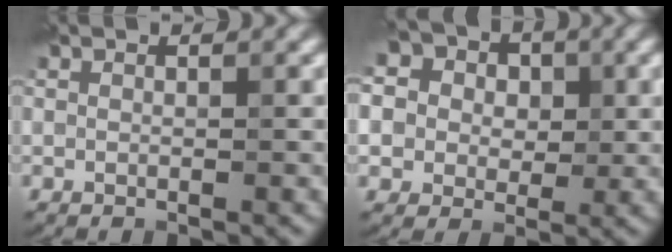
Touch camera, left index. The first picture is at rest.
{"total": 13.5, "force": [5.2, 11.0, 5.9], "torque": [-0.141, 0.034, 0.070]}